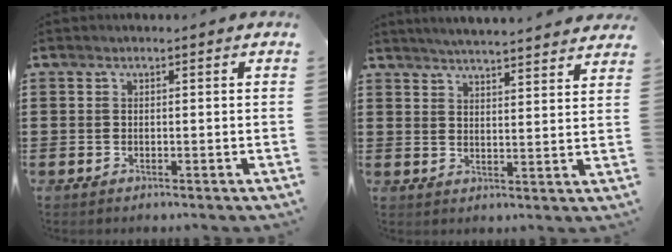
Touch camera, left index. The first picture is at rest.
{"total": 4.1, "force": [4.0, -0.5, 0.7], "torque": [-0.029, -0.023, 0.069]}